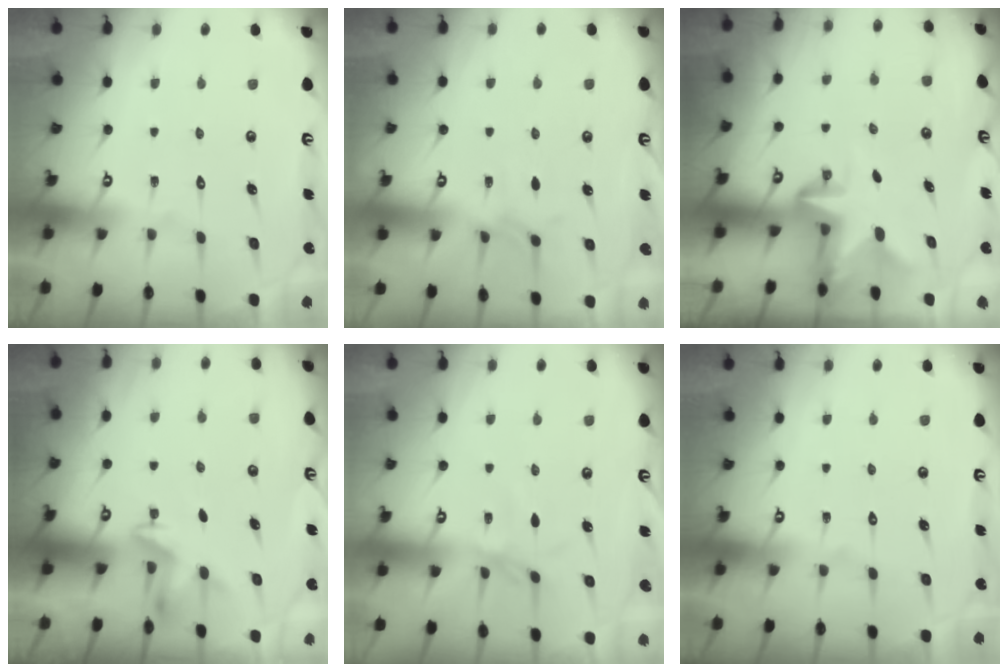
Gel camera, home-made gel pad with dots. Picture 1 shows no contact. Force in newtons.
{"total": 4.0, "press": 3.9, "slide": 0.7}
{"total": 2.5, "press": 2.5, "slide": 0.5}
{"total": 3.1, "press": 2.9, "slide": 1.0}
{"total": 2.5, "press": 2.4, "slide": 0.5}
{"total": 0.0}